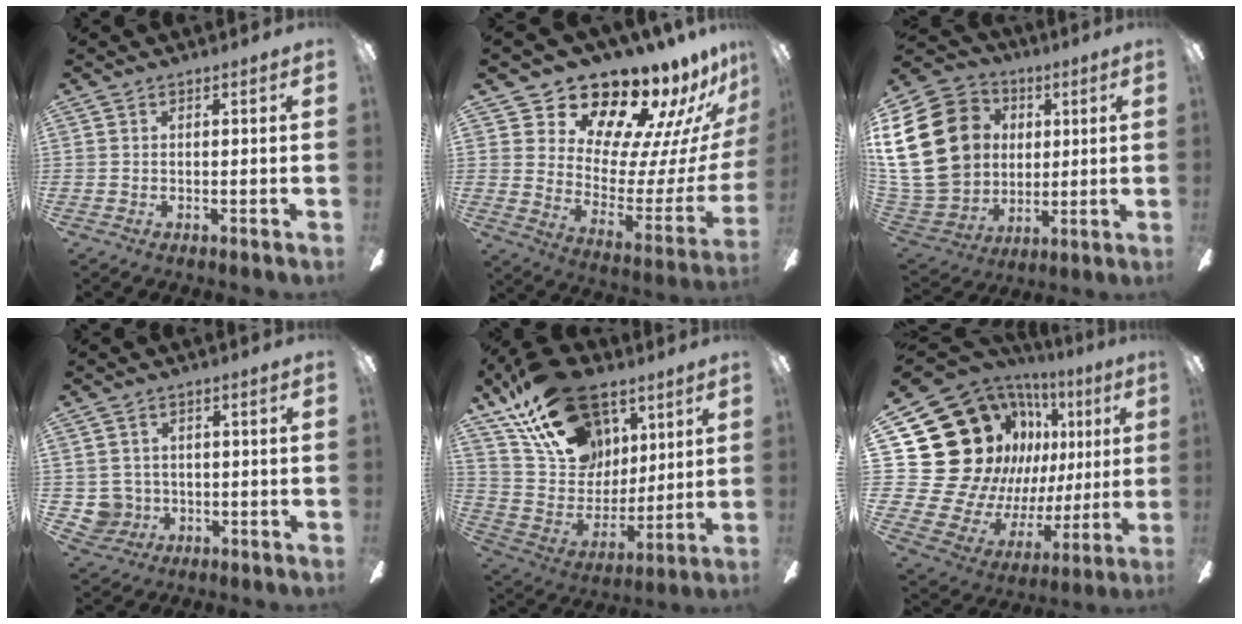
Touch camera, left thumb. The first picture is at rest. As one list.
[{"total": 17.9, "force": [15.5, 6.8, 5.9], "torque": [-0.087, -0.145, 0.271]}, {"total": 26.0, "force": [4.3, 21.2, 14.4], "torque": [-0.293, 0.009, 0.100]}, {"total": 4.9, "force": [-0.5, 4.9, 0.4], "torque": [-0.026, 0.004, -0.009]}, {"total": 25.5, "force": [14.9, 16.5, 12.5], "torque": [-0.208, -0.075, 0.283]}, {"total": 28.2, "force": [10.7, 21.7, 14.5], "torque": [-0.294, -0.105, 0.256]}]